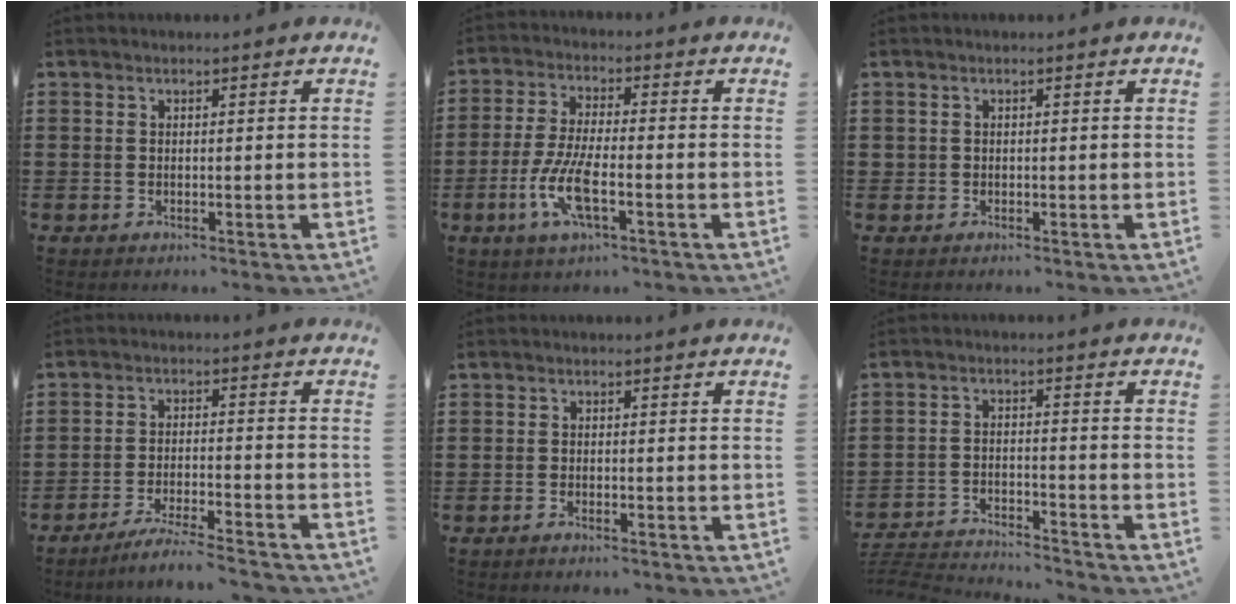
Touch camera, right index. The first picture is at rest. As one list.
[{"total": 7.6, "force": [-3.0, 2.2, 6.7], "torque": [-0.157, -0.015, -0.060]}, {"total": 0.5, "force": [-0.2, 0.5, 0.0], "torque": [0.000, 0.004, -0.006]}, {"total": 5.0, "force": [-4.7, -0.5, 1.6], "torque": [-0.027, -0.008, -0.090]}, {"total": 1.2, "force": [-1.1, -0.1, 0.2], "torque": [-0.006, -0.004, -0.022]}, {"total": 4.2, "force": [-4.2, -0.1, 0.3], "torque": [-0.017, -0.003, -0.091]}]